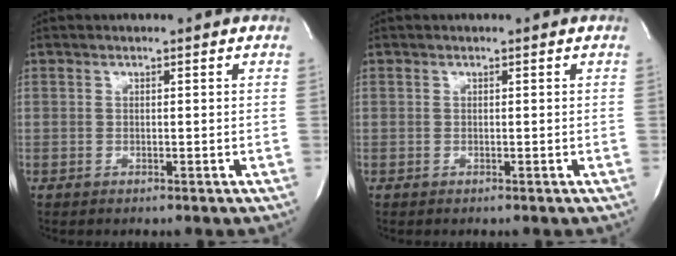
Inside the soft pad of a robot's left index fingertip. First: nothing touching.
{"total": 0.0}